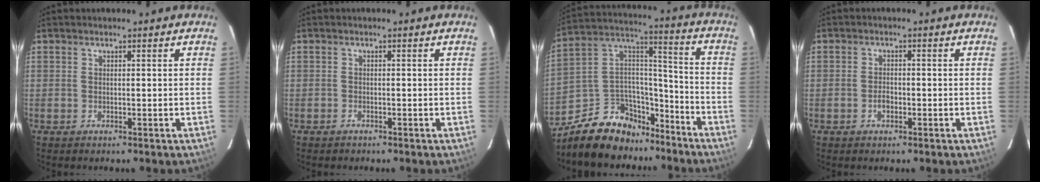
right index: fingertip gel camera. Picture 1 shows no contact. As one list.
[{"total": 0.9, "force": [-0.8, 0.5, 0.0], "torque": [-0.003, 0.003, -0.013]}, {"total": 17.3, "force": [-12.6, 9.9, 6.3], "torque": [-0.145, 0.069, -0.193]}, {"total": 2.1, "force": [-0.9, 1.3, 1.4], "torque": [-0.027, 0.005, -0.017]}]